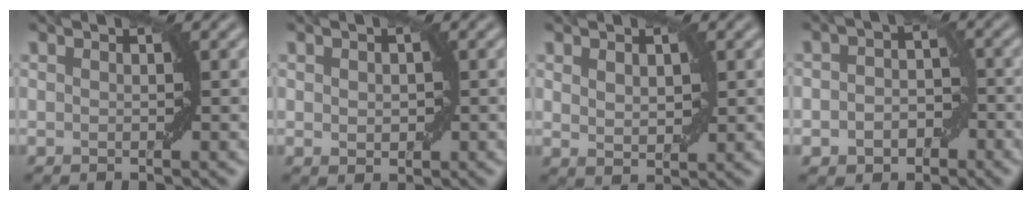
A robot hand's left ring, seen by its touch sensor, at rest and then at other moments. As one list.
[{"total": 1.4, "force": [0.1, 1.0, 1.0], "torque": [-0.014, 0.002, 0.003]}, {"total": 2.0, "force": [0.8, 1.1, 1.5], "torque": [-0.026, -0.003, 0.020]}, {"total": 4.0, "force": [-1.3, 2.9, 2.3], "torque": [-0.019, -0.002, -0.028]}]